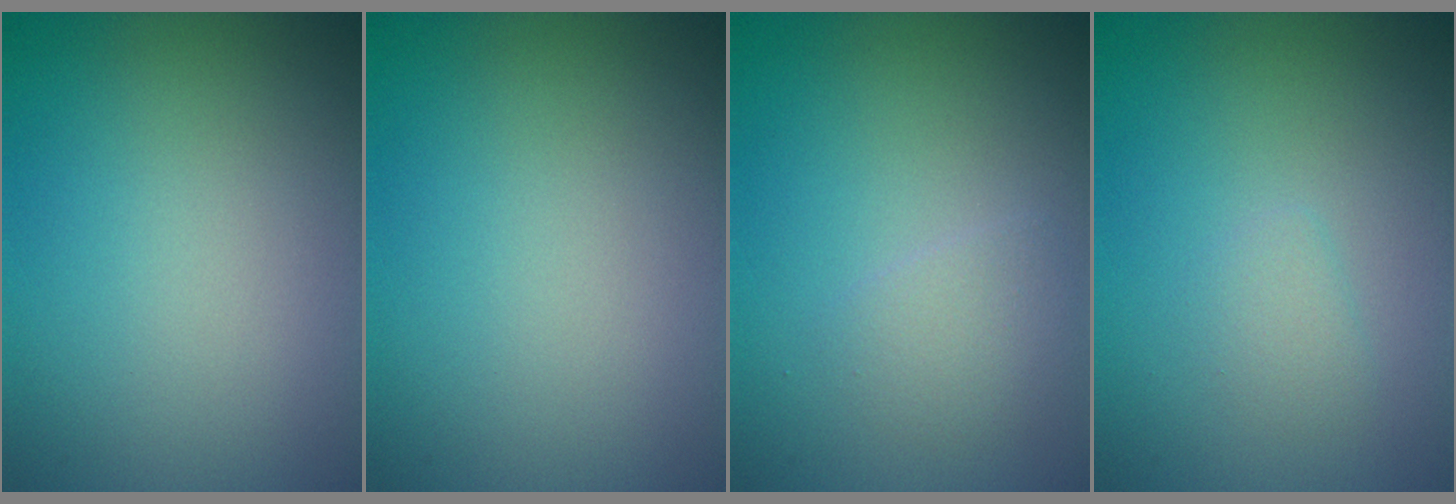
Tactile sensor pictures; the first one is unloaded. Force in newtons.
{"total": 0.0}
{"total": 1.6, "press": 1.6, "slide": 0.1}
{"total": 1.0, "press": 1.0, "slide": 0.1}